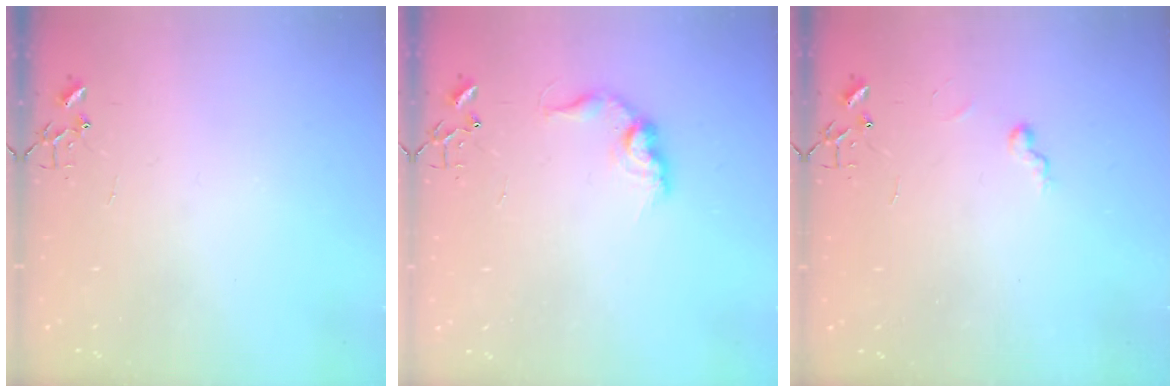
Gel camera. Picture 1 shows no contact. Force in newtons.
{"total": 11.0, "press": 11.0, "slide": 0.3}
{"total": 6.2, "press": 6.2, "slide": 0.5}